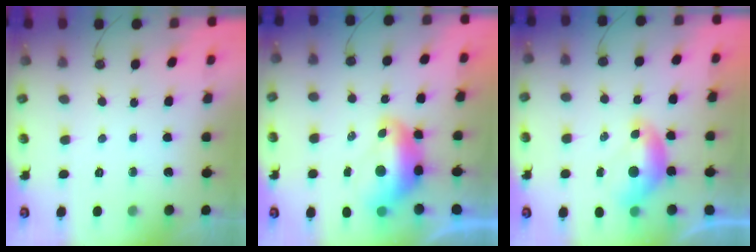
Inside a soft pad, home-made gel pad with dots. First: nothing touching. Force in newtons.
{"total": 2.8, "press": 2.8, "slide": 0.7}
{"total": 0.6, "press": 0.5, "slide": 0.3}